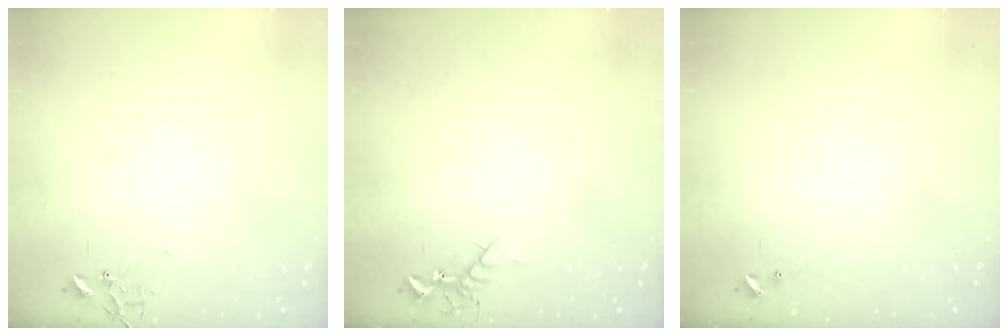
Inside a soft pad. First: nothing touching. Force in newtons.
{"total": 7.0, "press": 6.9, "slide": 1.1}
{"total": 0.0}